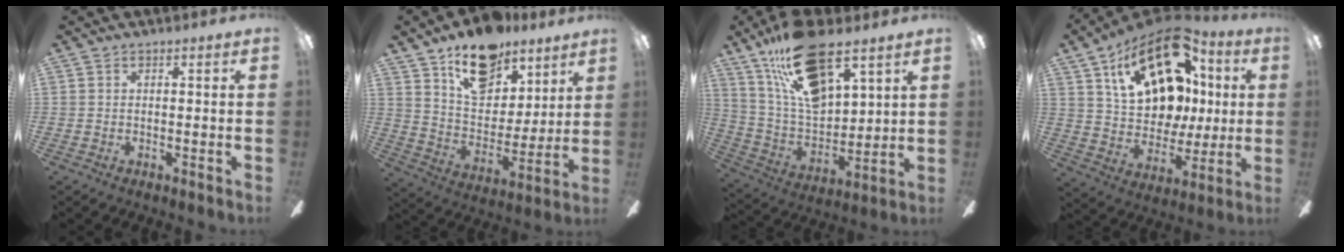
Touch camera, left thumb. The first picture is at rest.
{"total": 17.5, "force": [12.0, 10.1, 7.7], "torque": [-0.116, -0.074, 0.218]}
{"total": 20.3, "force": [12.9, 8.6, 13.1], "torque": [-0.243, -0.063, 0.228]}
{"total": 24.1, "force": [11.2, 15.2, 15.0], "torque": [-0.244, -0.046, 0.204]}